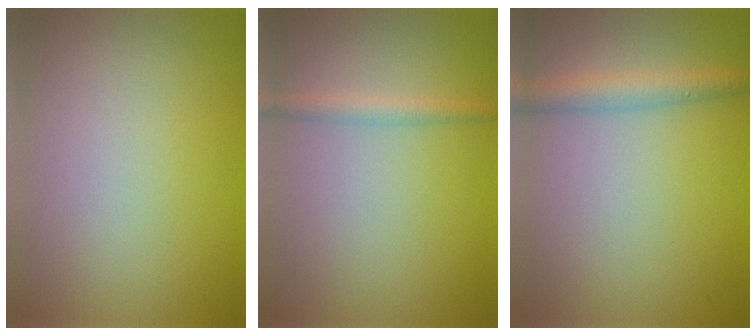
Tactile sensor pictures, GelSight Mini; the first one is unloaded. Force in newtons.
{"total": 1.6, "press": 1.6, "slide": 0.1}
{"total": 2.9, "press": 2.9, "slide": 0.1}